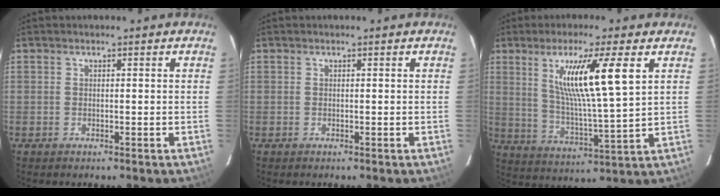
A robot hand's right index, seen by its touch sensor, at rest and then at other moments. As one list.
[{"total": 0.0}, {"total": 13.1, "force": [4.8, 0.0, 12.2], "torque": [-0.227, -0.007, 0.088]}]